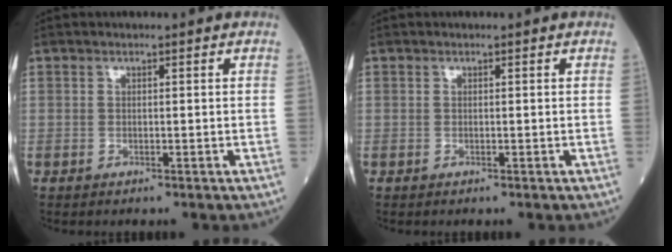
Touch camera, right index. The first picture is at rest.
{"total": 0.0}